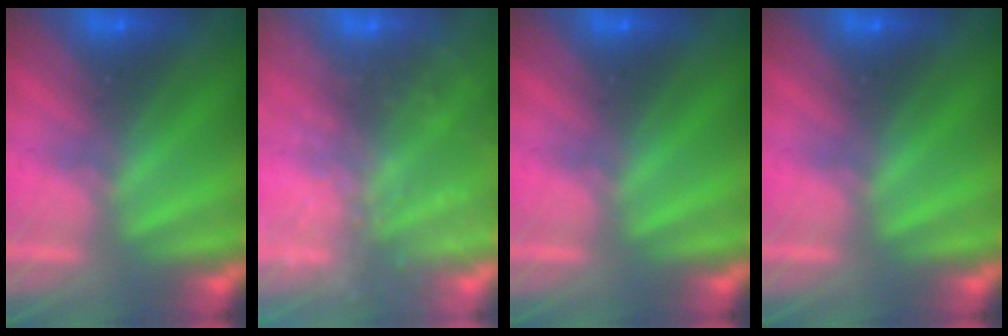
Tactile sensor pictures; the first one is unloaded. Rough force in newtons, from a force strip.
{"total": 8.7}
{"total": 0.0}
{"total": 0.0}